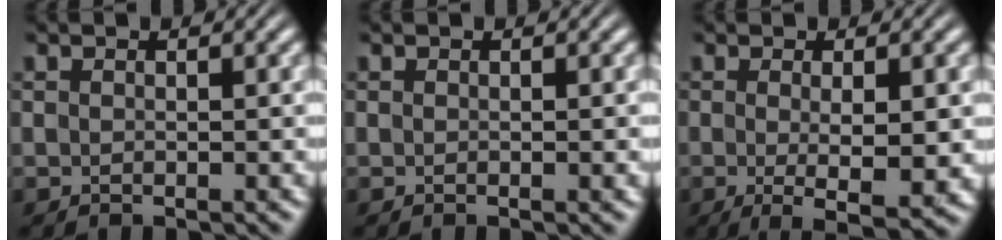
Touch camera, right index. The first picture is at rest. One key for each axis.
{"total": 0.0}
{"total": 5.2, "fx": -2.0, "fy": 1.3, "fz": 4.6, "tx": -0.079, "ty": -0.030, "tz": -0.019}